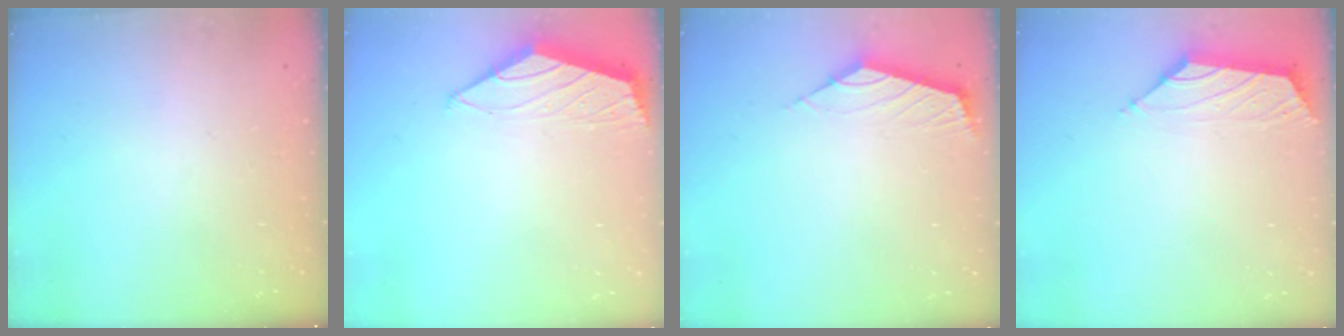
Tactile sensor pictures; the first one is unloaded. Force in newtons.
{"total": 1.5, "press": 1.5, "slide": 0.4}
{"total": 2.4, "press": 2.3, "slide": 0.6}
{"total": 1.6, "press": 1.4, "slide": 0.6}